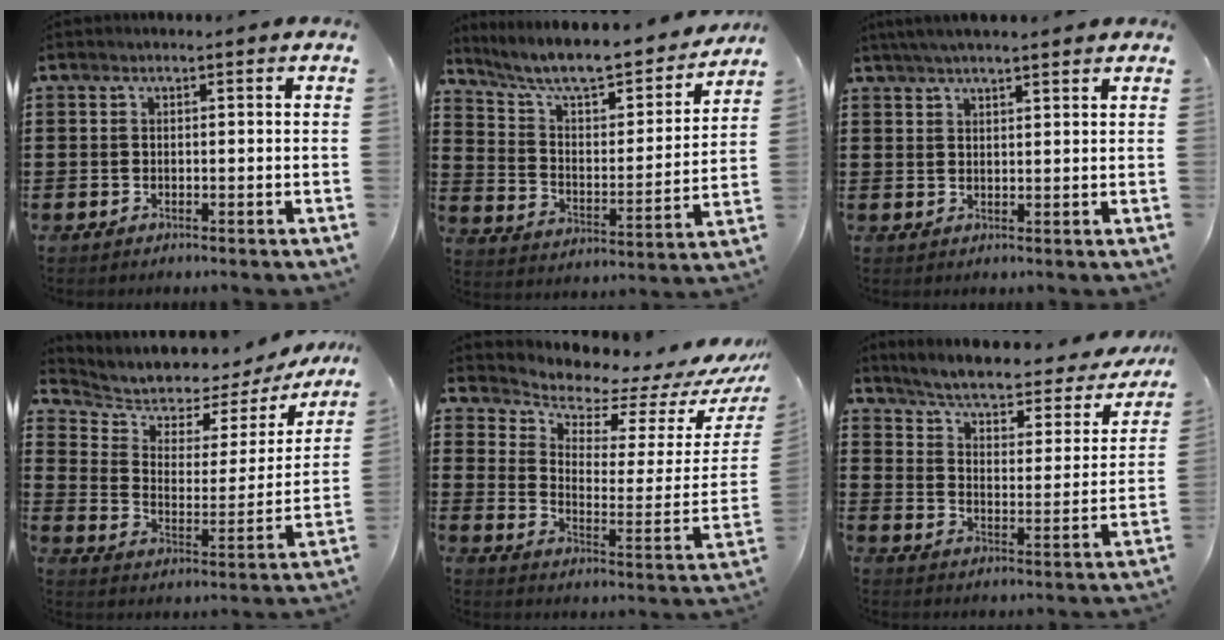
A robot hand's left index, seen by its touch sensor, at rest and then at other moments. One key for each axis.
{"total": 8.8, "fx": 7.7, "fy": 1.4, "fz": 4.1, "tx": -0.106, "ty": -0.055, "tz": 0.126}
{"total": 3.3, "fx": 2.8, "fy": 0.1, "fz": 1.7, "tx": -0.039, "ty": 0.004, "tz": 0.052}
{"total": 5.0, "fx": 4.5, "fy": 1.9, "fz": 0.9, "tx": -0.051, "ty": -0.037, "tz": 0.071}
{"total": 5.9, "fx": 5.6, "fy": 1.6, "fz": 1.1, "tx": -0.042, "ty": -0.062, "tz": 0.091}
{"total": 4.9, "fx": 4.0, "fy": 0.5, "fz": 2.7, "tx": -0.071, "ty": -0.029, "tz": 0.060}